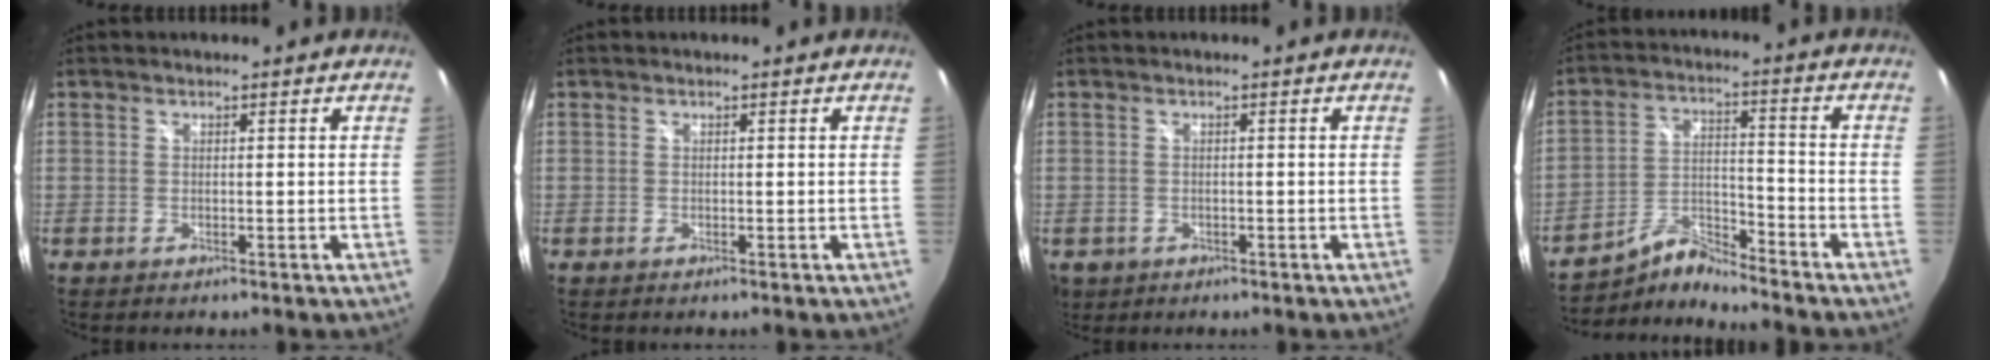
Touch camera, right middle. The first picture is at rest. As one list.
[{"total": 0.0}, {"total": 5.0, "force": [-2.0, 4.2, 2.0], "torque": [-0.052, -0.011, -0.025]}, {"total": 7.2, "force": [-7.2, -0.1, 0.7], "torque": [-0.022, 0.025, -0.144]}]